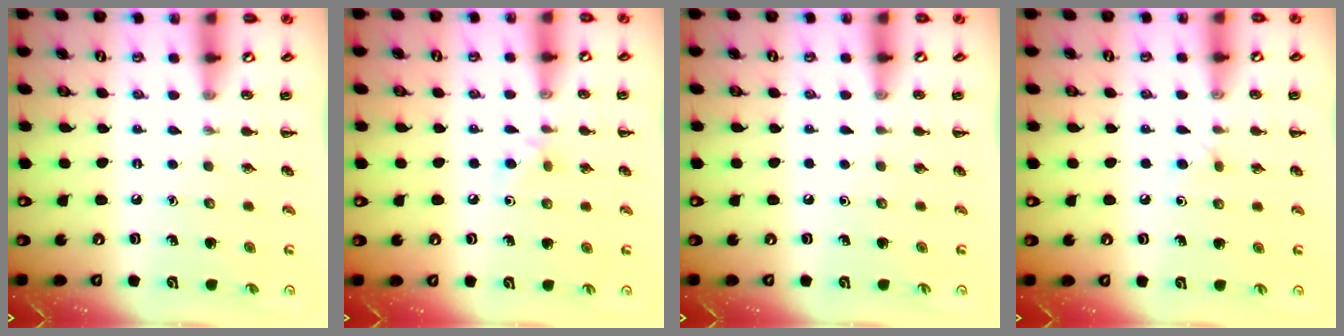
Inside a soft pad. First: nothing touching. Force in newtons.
{"total": 4.6, "press": 4.3, "slide": 1.5}
{"total": 0.0}
{"total": 2.8, "press": 2.7, "slide": 1.0}